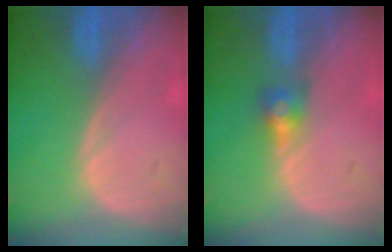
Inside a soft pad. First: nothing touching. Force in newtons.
{"total": 2.8, "press": 2.5, "slide": 1.3}